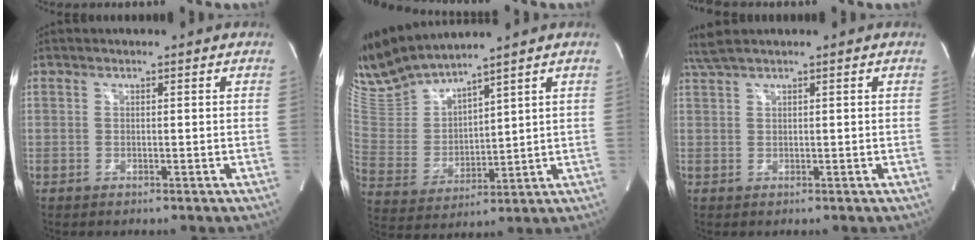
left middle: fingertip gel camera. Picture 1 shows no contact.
{"total": 10.4, "force": [10.0, -0.4, 2.8], "torque": [-0.080, -0.002, 0.221]}
{"total": 2.9, "force": [2.4, -0.3, 1.5], "torque": [-0.039, 0.023, 0.052]}